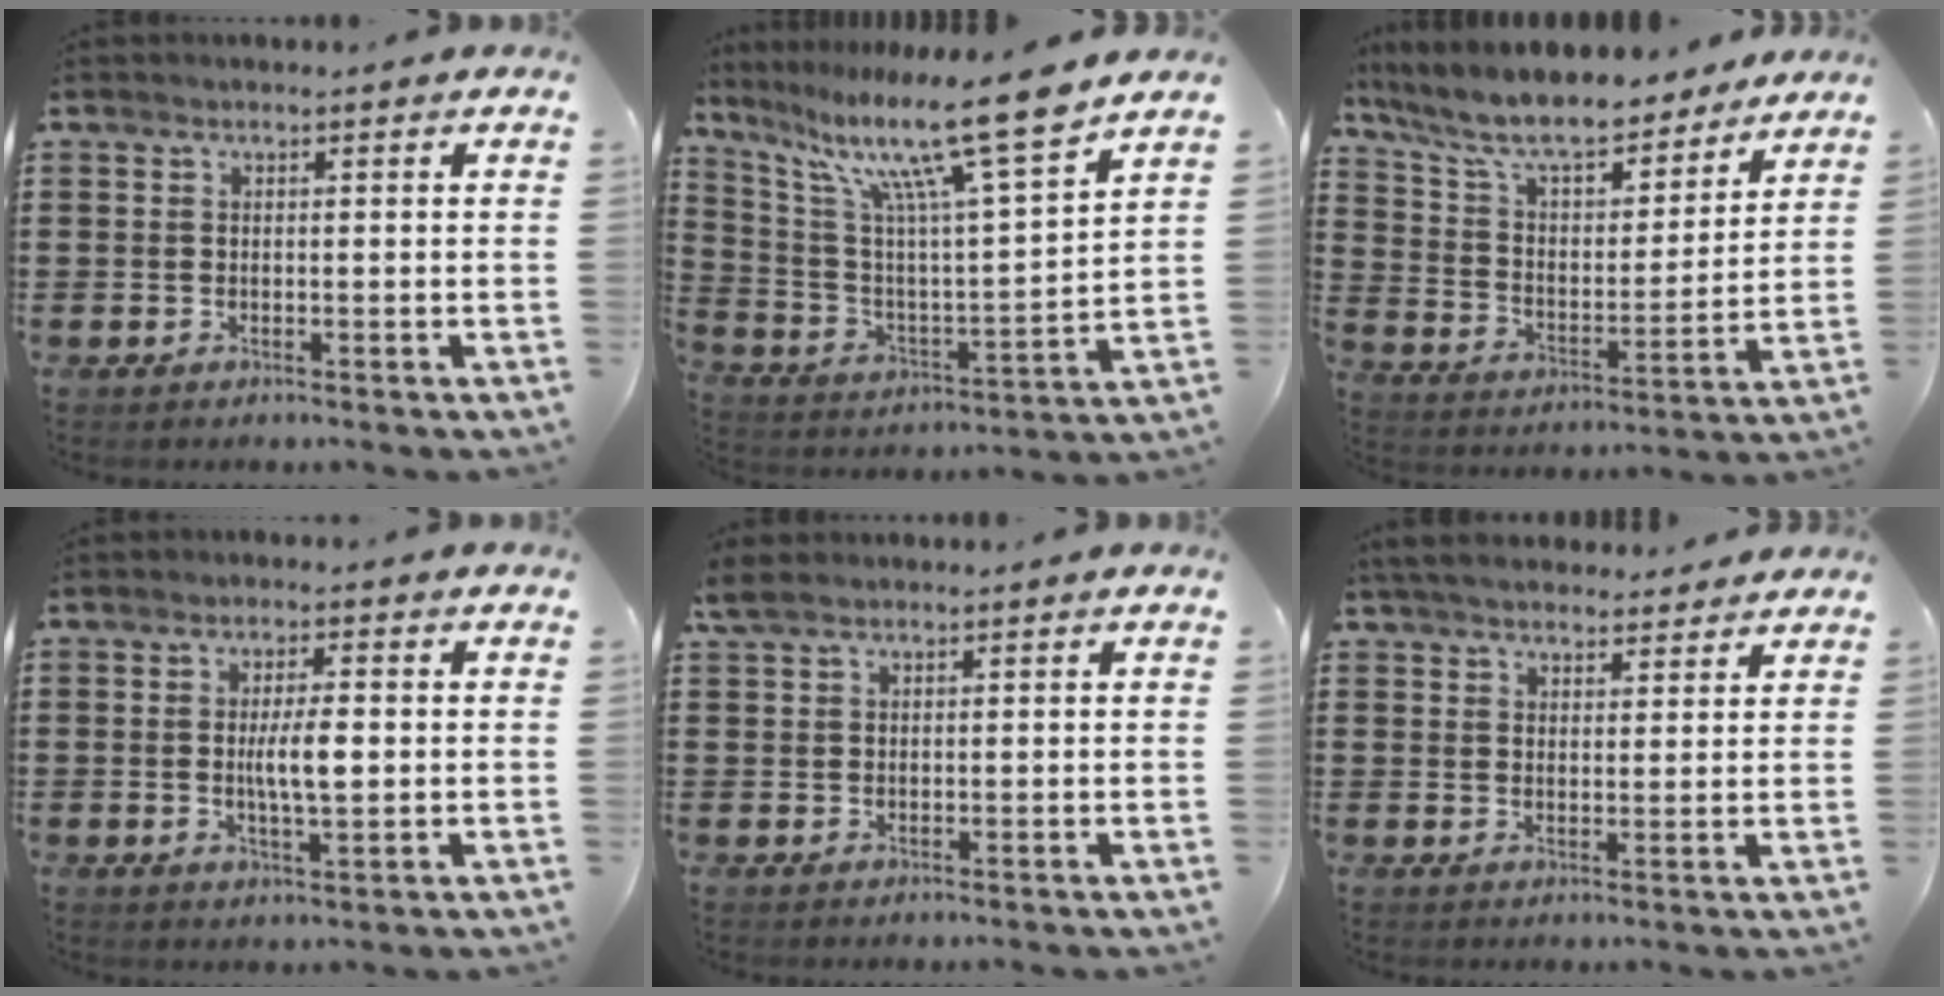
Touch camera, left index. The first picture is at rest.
{"total": 14.5, "force": [10.7, 0.3, 9.7], "torque": [-0.204, -0.064, 0.170]}
{"total": 9.6, "force": [8.6, 1.6, 4.1], "torque": [-0.115, -0.051, 0.149]}
{"total": 5.2, "force": [0.1, 1.3, 5.0], "torque": [-0.097, 0.000, -0.003]}
{"total": 1.9, "force": [1.3, 0.7, 1.2], "torque": [-0.028, 0.004, 0.025]}
{"total": 4.6, "force": [4.3, 1.1, 1.4], "torque": [-0.040, -0.007, 0.081]}